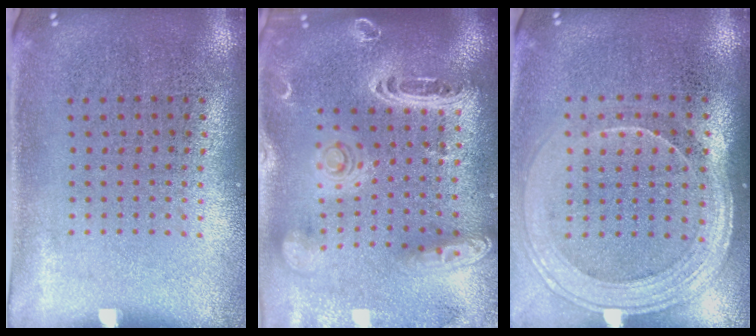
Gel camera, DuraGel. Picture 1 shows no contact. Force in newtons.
{"total": 3.4, "press": 2.7, "slide": 2.0}
{"total": 1.9, "press": 1.6, "slide": 1.0}